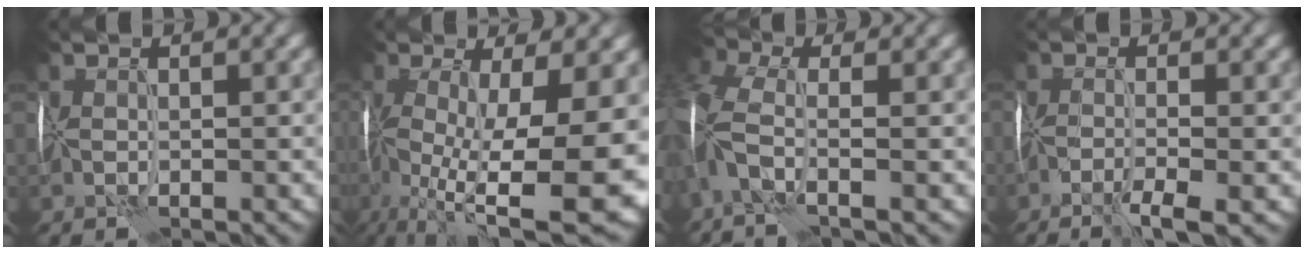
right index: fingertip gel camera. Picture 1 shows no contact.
{"total": 14.7, "force": [-3.4, 5.5, 13.2], "torque": [-0.240, -0.022, -0.048]}
{"total": 6.3, "force": [-1.6, 3.1, 5.3], "torque": [-0.153, 0.009, -0.047]}
{"total": 3.6, "force": [-2.4, 0.5, 2.6], "torque": [-0.059, -0.003, -0.053]}